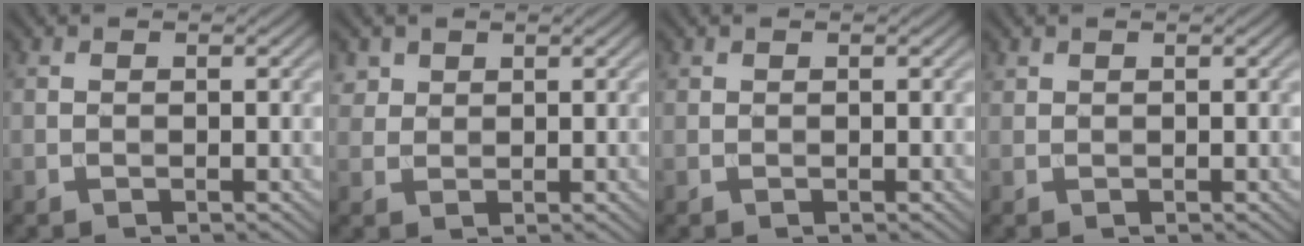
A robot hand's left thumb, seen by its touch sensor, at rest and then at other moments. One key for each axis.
{"total": 1.9, "fx": 1.3, "fy": 1.4, "fz": 0.4, "tx": -0.013, "ty": 0.000, "tz": 0.029}
{"total": 0.0}
{"total": 0.6, "fx": 0.5, "fy": 0.2, "fz": 0.1, "tx": -0.005, "ty": 0.000, "tz": 0.014}